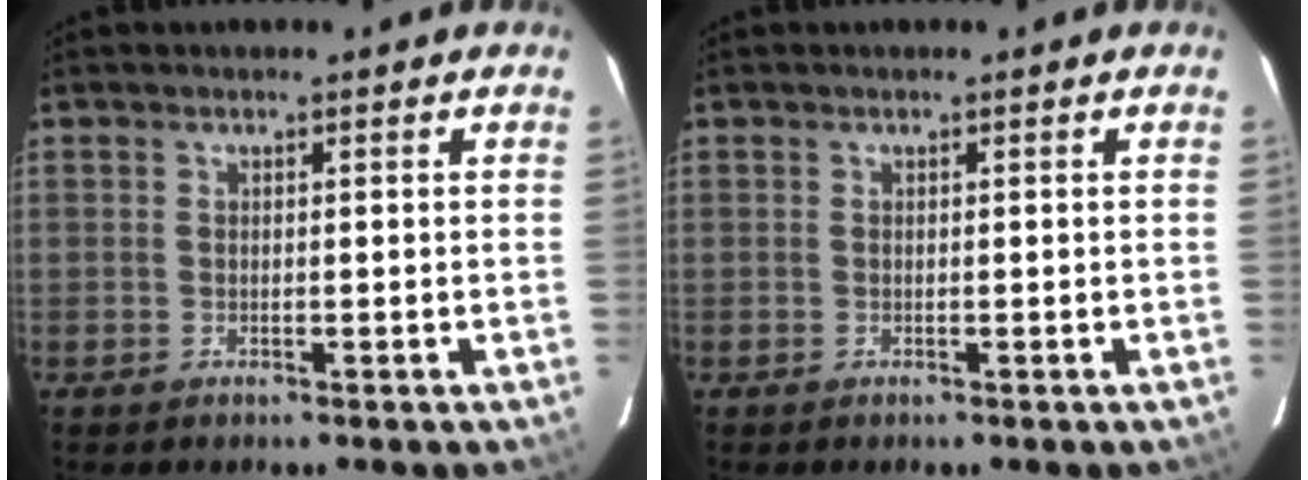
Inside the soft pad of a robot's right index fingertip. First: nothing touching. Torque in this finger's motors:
{"motor_torque": [0.00, 0.00, 0.00, 0.00]}